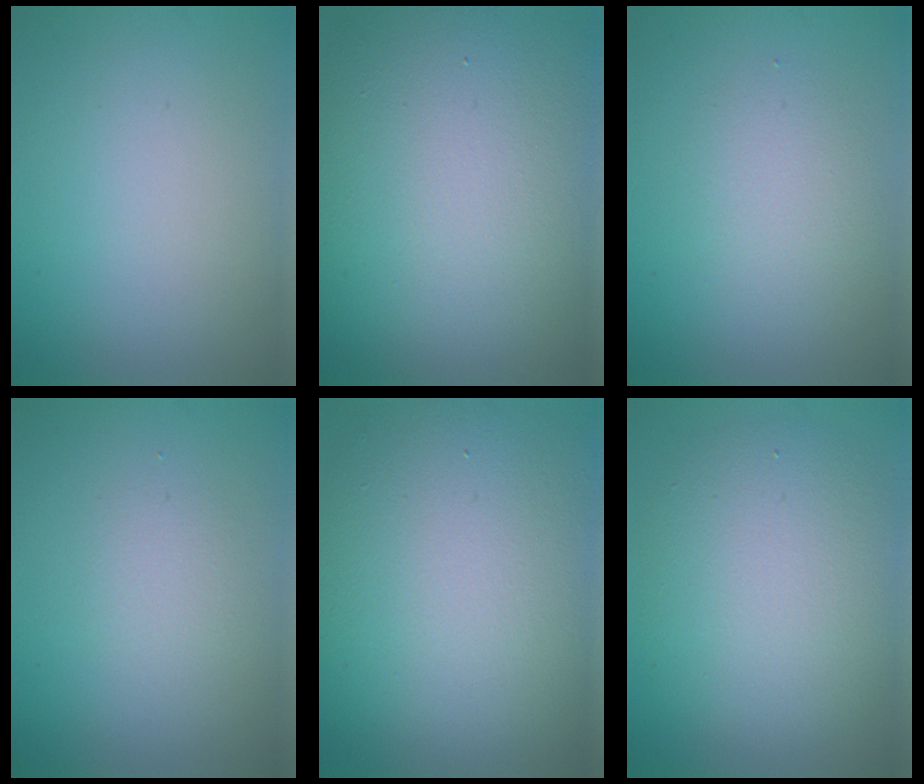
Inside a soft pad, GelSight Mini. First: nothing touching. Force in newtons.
{"total": 16.8, "press": 16.8, "slide": 1.4}
{"total": 2.4, "press": 2.4, "slide": 0.0}
{"total": 1.5, "press": 1.5, "slide": 0.0}
{"total": 14.5, "press": 14.5, "slide": 1.0}
{"total": 7.3, "press": 7.3, "slide": 0.2}